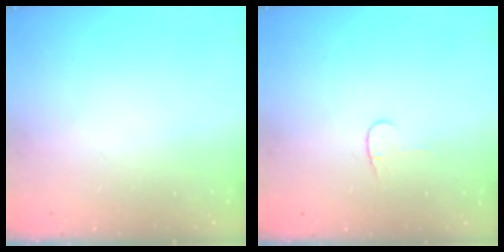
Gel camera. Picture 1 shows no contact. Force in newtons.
{"total": 3.7, "press": 3.7, "slide": 0.4}